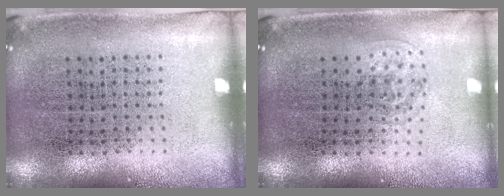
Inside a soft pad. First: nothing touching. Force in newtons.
{"total": 0.9, "press": 0.6, "slide": 0.7}